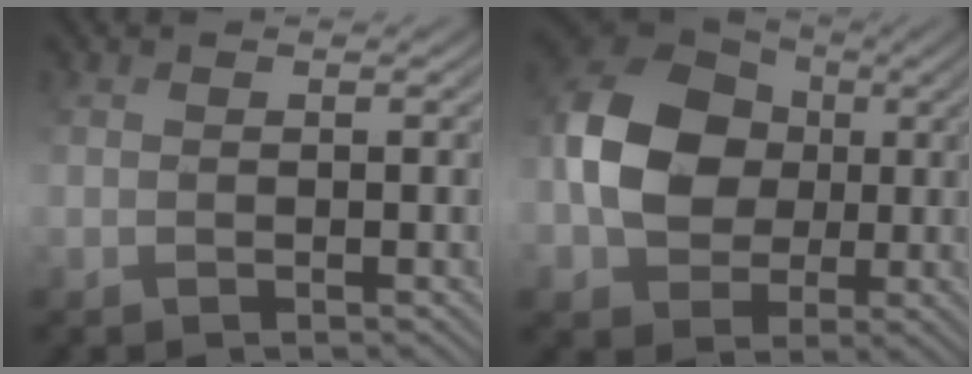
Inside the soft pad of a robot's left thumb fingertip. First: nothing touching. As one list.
[{"total": 11.5, "force": [0.5, 9.2, 6.9], "torque": [-0.158, 0.016, -0.002]}]